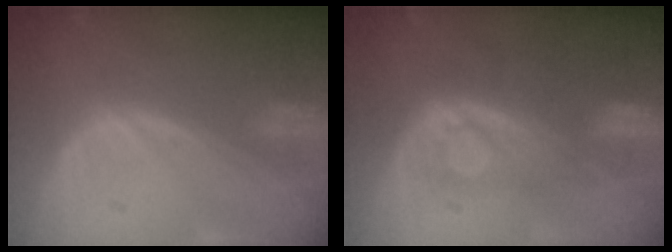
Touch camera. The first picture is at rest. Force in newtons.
{"total": 7.8, "press": 7.5, "slide": 2.0}